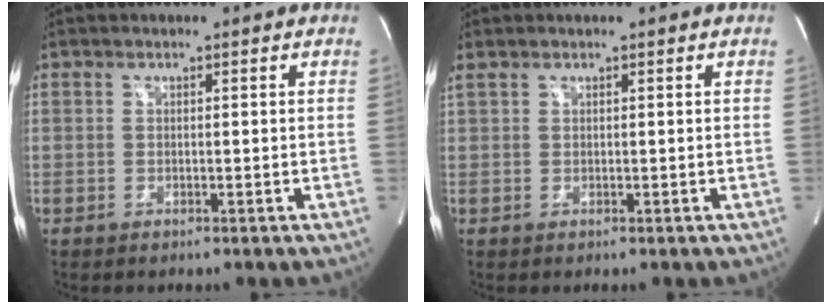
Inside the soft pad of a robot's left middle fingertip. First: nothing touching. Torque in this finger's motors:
{"motor_torque": [0.31, -0.38, 0.75, 0.21]}